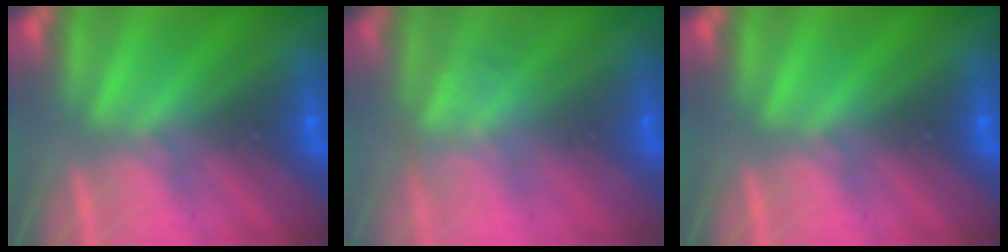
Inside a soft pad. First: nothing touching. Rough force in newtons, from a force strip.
{"total": 2.8}
{"total": 0.0}